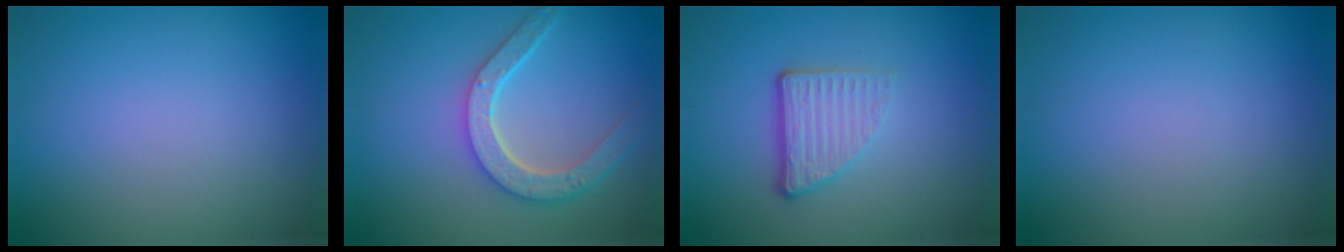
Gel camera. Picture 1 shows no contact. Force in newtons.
{"total": 4.6, "press": 3.7, "slide": 2.7}
{"total": 3.8, "press": 2.5, "slide": 2.9}
{"total": 0.0}